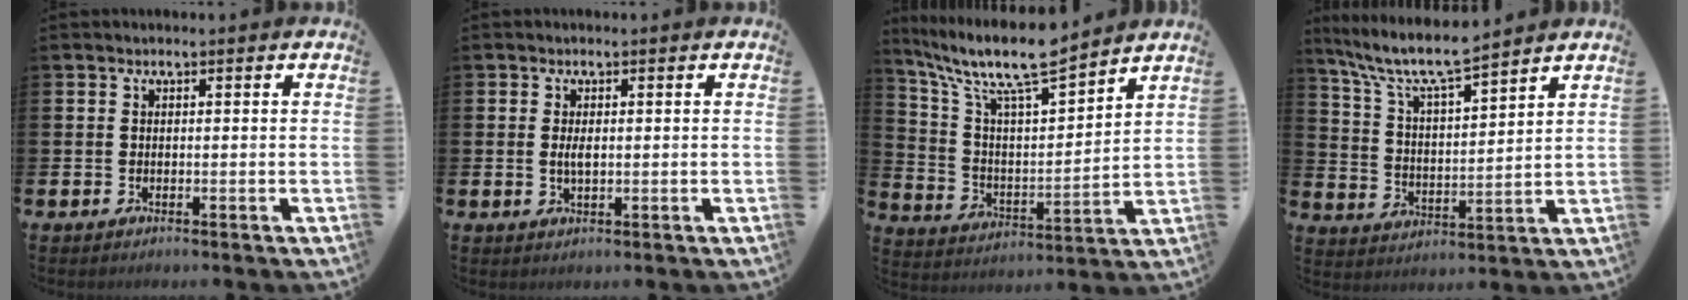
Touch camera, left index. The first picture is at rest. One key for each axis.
{"total": 1.8, "fx": 0.2, "fy": 0.7, "fz": 1.6, "tx": -0.025, "ty": 0.000, "tz": -0.001}
{"total": 11.2, "fx": 9.7, "fy": 1.9, "fz": 5.3, "tx": -0.139, "ty": -0.058, "tz": 0.165}
{"total": 8.4, "fx": 7.4, "fy": 1.1, "fz": 3.7, "tx": -0.106, "ty": -0.041, "tz": 0.129}